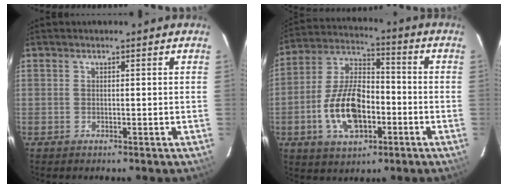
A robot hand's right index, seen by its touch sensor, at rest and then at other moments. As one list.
[{"total": 14.8, "force": [-4.6, 8.1, 11.5], "torque": [-0.230, 0.016, -0.074]}]